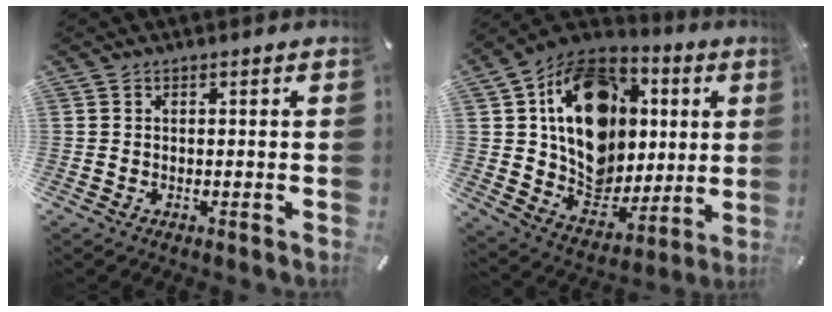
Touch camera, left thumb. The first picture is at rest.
{"total": 21.1, "force": [4.9, 16.5, 12.2], "torque": [-0.208, -0.021, 0.094]}